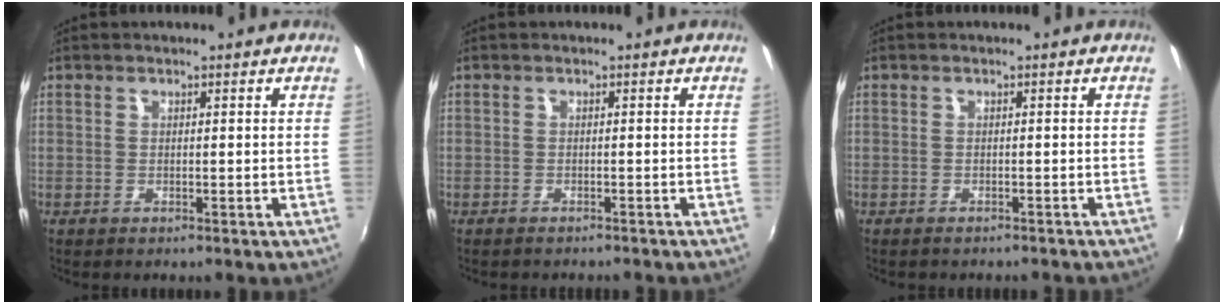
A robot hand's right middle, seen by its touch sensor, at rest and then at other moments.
{"total": 1.9, "force": [-1.7, 0.9, 0.3], "torque": [-0.009, 0.002, -0.023]}
{"total": 3.0, "force": [-2.7, 0.9, 0.9], "torque": [-0.021, -0.008, -0.034]}